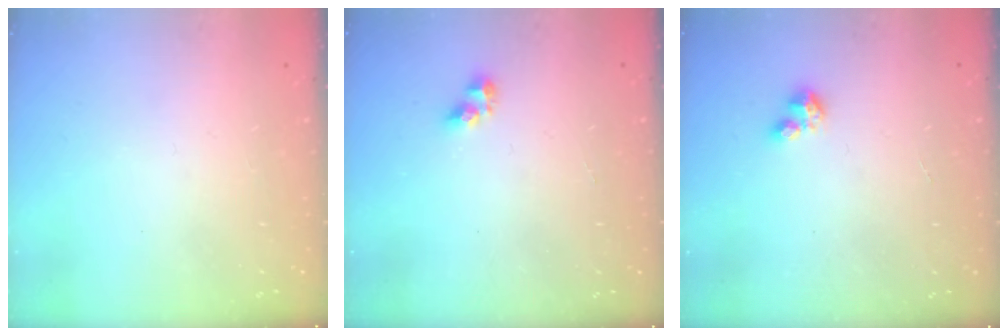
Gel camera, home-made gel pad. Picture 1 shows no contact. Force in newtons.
{"total": 4.6, "press": 4.6, "slide": 0.2}
{"total": 1.8, "press": 1.7, "slide": 0.3}